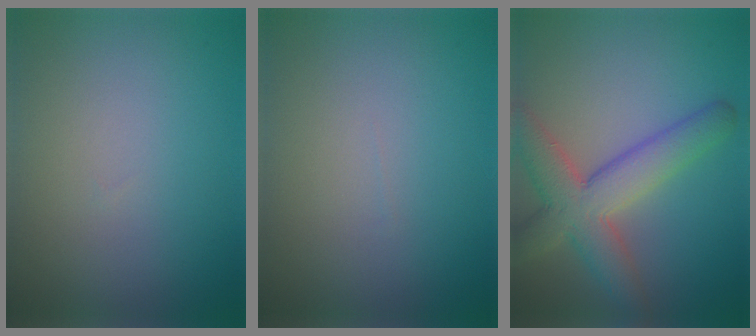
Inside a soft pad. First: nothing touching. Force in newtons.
{"total": 0.0}
{"total": 6.7, "press": 6.7, "slide": 0.4}